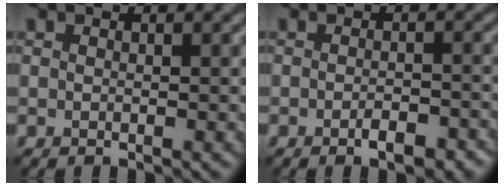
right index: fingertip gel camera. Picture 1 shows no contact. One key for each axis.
{"total": 2.7, "fx": -1.5, "fy": 1.0, "fz": 2.0, "tx": -0.030, "ty": -0.001, "tz": -0.020}